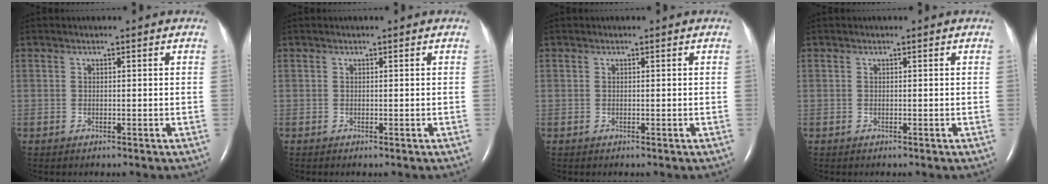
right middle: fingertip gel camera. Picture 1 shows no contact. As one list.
[{"total": 0.0}, {"total": 0.0}, {"total": 0.0}]